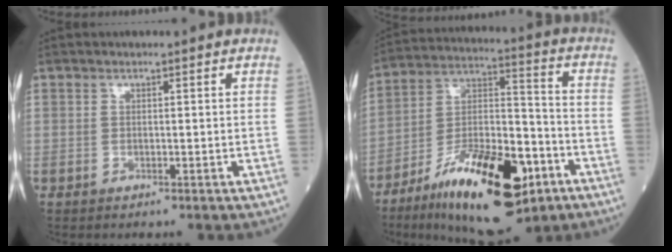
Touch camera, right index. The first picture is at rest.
{"total": 21.6, "force": [-11.5, 7.1, 16.8], "torque": [-0.276, -0.003, -0.182]}